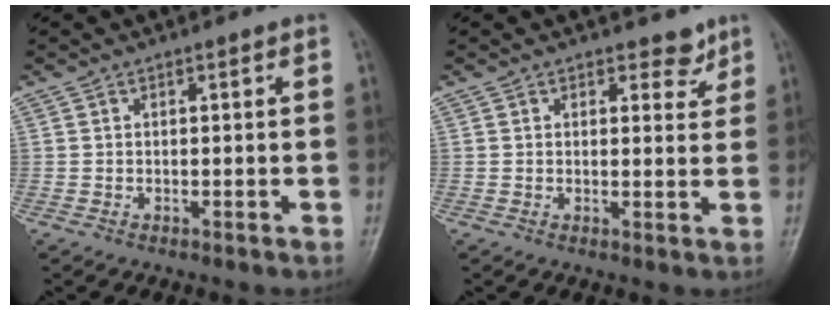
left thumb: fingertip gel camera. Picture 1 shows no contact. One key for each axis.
{"total": 3.0, "fx": 2.3, "fy": 1.7, "fz": 0.9, "tx": 0.010, "ty": -0.014, "tz": 0.029}